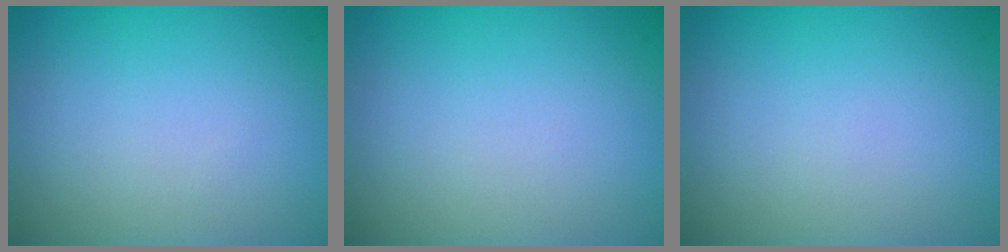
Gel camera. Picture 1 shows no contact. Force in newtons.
{"total": 0.0}
{"total": 0.0}